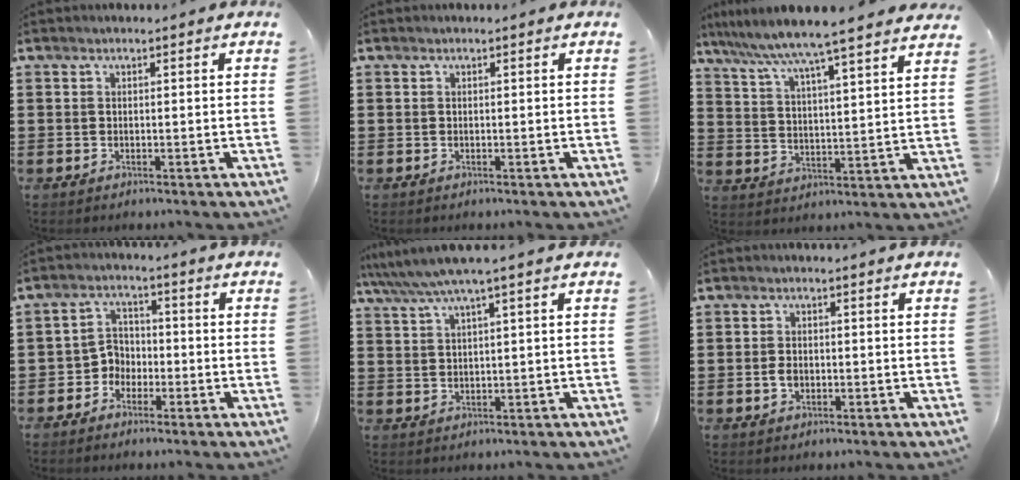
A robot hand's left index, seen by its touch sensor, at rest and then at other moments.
{"total": 0.0}
{"total": 6.4, "force": [5.7, -1.0, 2.6], "torque": [-0.077, -0.041, 0.090]}
{"total": 3.8, "force": [-2.5, 2.8, 0.8], "torque": [-0.026, 0.009, -0.055]}
{"total": 4.0, "force": [2.5, -0.2, 3.1], "torque": [-0.068, -0.007, 0.042]}
{"total": 1.9, "force": [-0.4, 1.4, 1.3], "torque": [-0.036, 0.002, -0.011]}